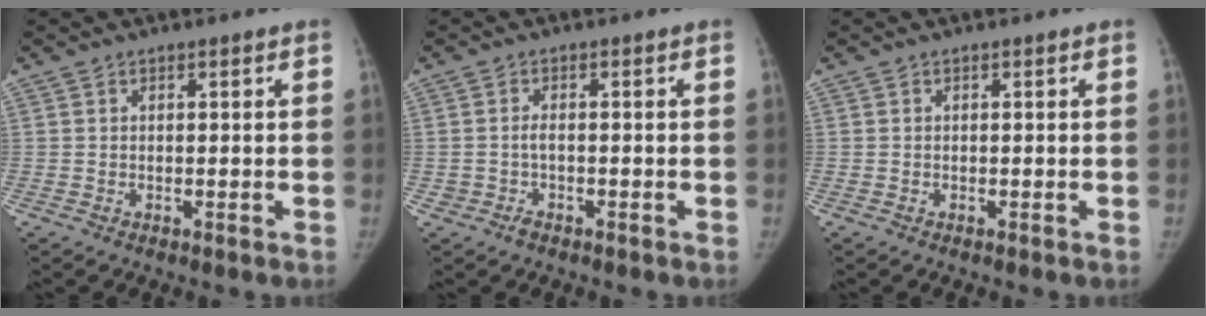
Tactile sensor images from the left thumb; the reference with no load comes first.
{"total": 1.5, "force": [-0.7, 1.0, 0.9], "torque": [-0.016, 0.007, -0.011]}
{"total": 0.0}